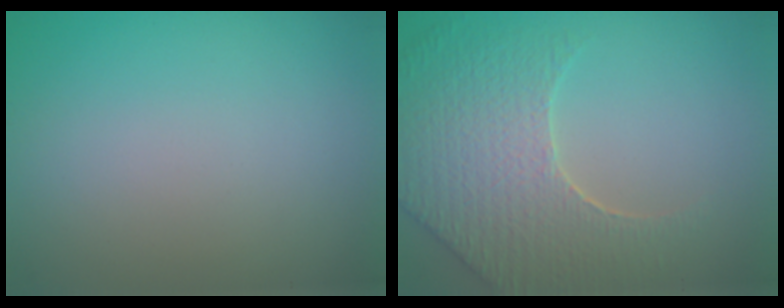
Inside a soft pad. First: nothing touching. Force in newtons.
{"total": 7.0, "press": 5.5, "slide": 4.3}